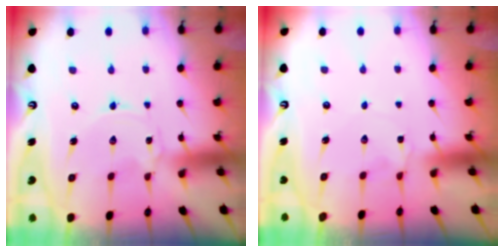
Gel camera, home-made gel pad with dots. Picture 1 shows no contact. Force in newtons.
{"total": 1.8, "press": 1.8, "slide": 0.3}